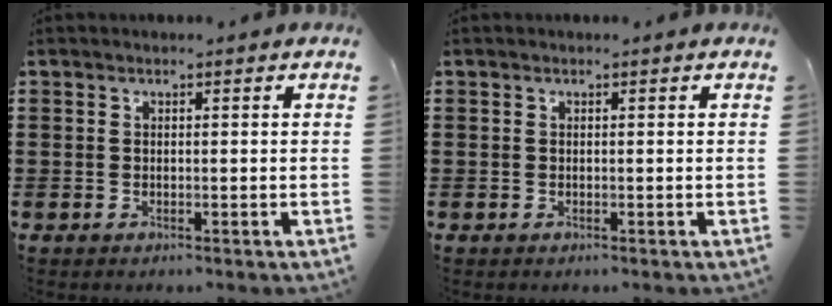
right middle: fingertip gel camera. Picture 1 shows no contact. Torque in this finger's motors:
{"motor_torque": [0.00, 0.00, 0.00, -0.01]}